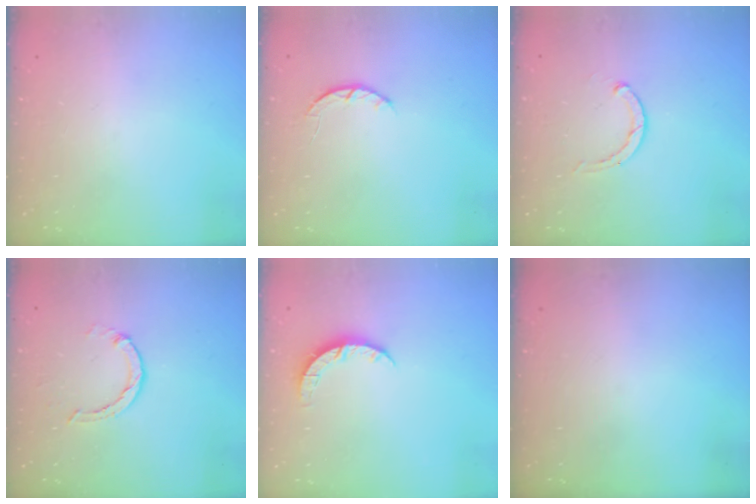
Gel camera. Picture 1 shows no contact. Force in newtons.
{"total": 2.6, "press": 2.5, "slide": 0.4}
{"total": 2.3, "press": 2.3, "slide": 0.3}
{"total": 1.8, "press": 1.8, "slide": 0.2}
{"total": 4.4, "press": 4.4, "slide": 0.3}
{"total": 0.0}